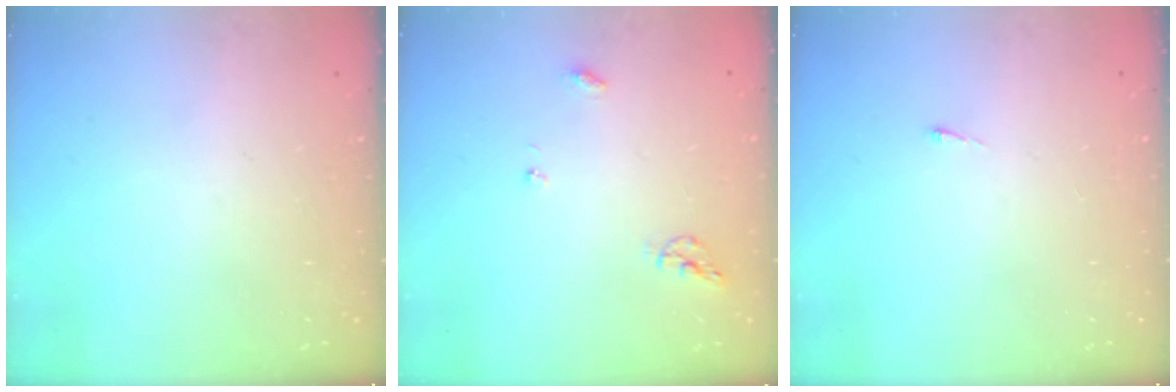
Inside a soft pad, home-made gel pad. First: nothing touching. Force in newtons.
{"total": 5.9, "press": 5.9, "slide": 0.6}
{"total": 2.7, "press": 2.7, "slide": 0.4}